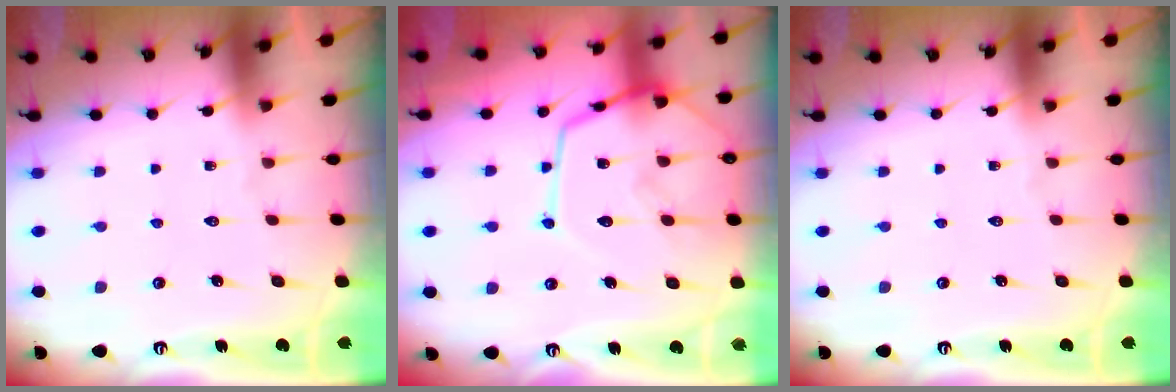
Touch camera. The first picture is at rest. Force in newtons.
{"total": 15.1, "press": 15.0, "slide": 1.6}
{"total": 0.0}